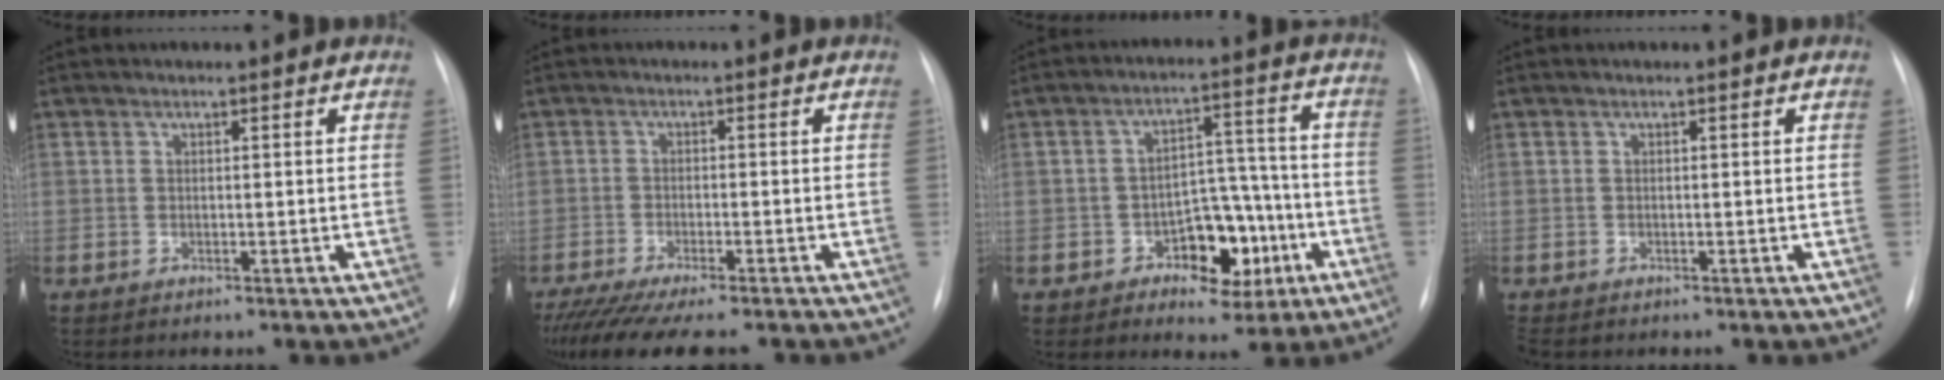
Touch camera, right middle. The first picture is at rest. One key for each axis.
{"total": 13.0, "fx": -11.0, "fy": 1.7, "fz": 6.9, "tx": -0.108, "ty": -0.028, "tz": -0.168}
{"total": 9.2, "fx": -3.8, "fy": 5.4, "fz": 6.4, "tx": -0.083, "ty": 0.034, "tz": -0.048}
{"total": 0.8, "fx": -0.7, "fy": 0.3, "fz": 0.2, "tx": -0.004, "ty": -0.001, "tz": -0.011}